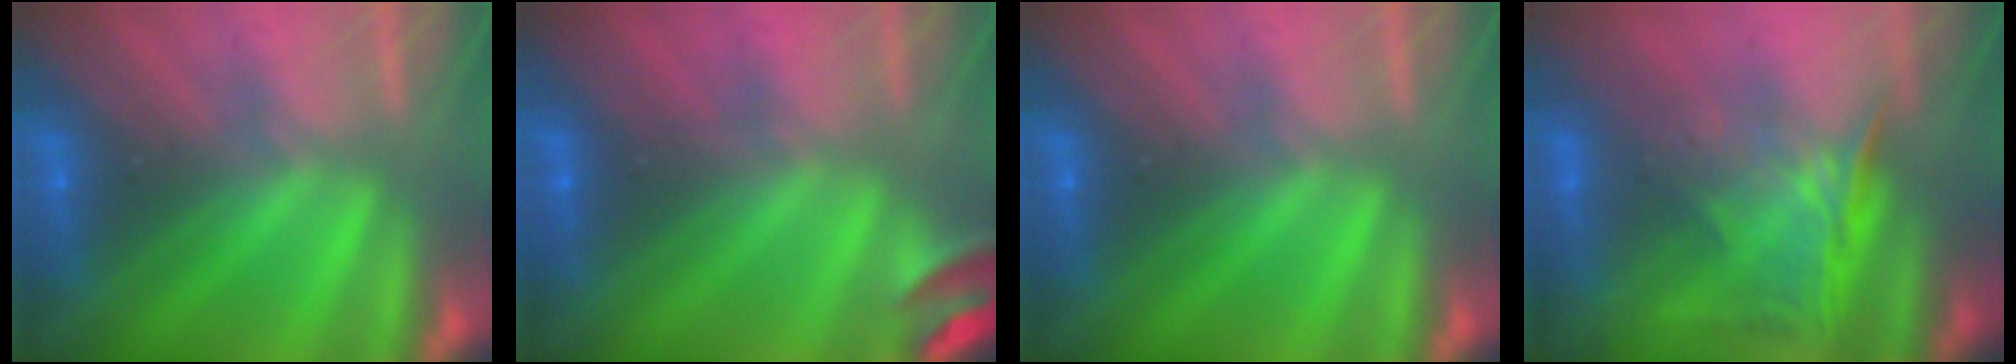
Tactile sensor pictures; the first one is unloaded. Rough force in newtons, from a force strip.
{"total": 2.8}
{"total": 0.0}
{"total": 1.3}